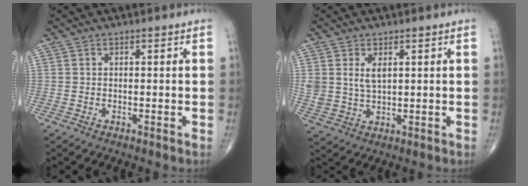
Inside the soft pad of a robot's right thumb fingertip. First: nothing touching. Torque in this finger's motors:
{"motor_torque": [0.03, 0.00, 0.55, 0.25, 0.05]}